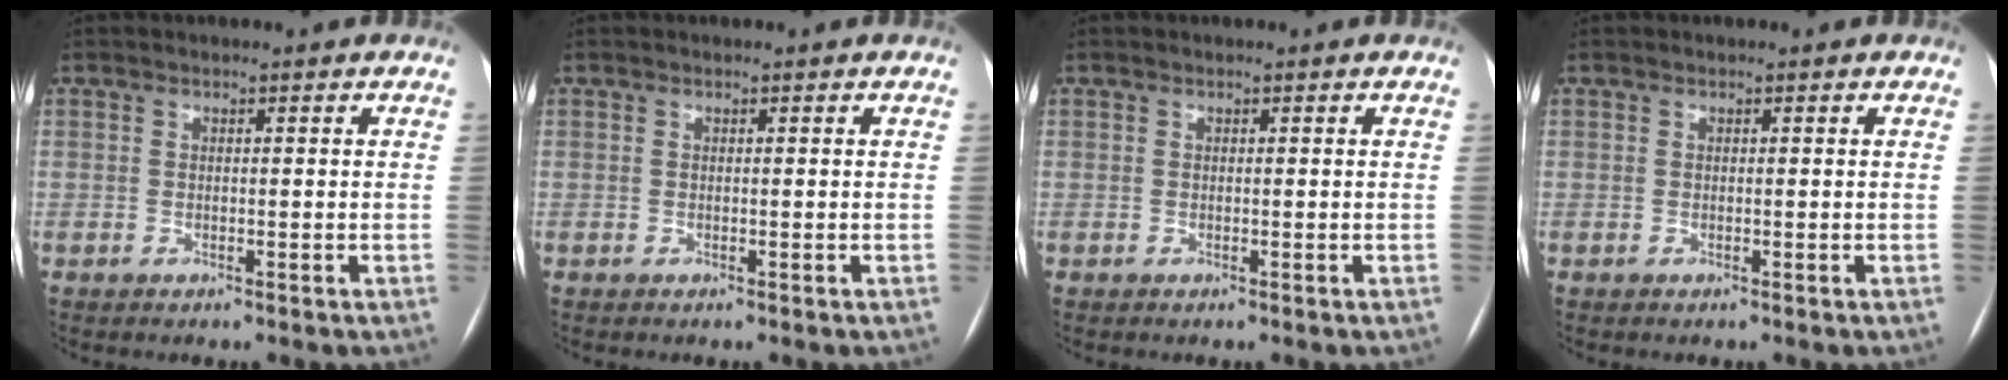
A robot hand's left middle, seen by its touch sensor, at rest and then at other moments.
{"total": 0.0}
{"total": 0.0}
{"total": 0.0}